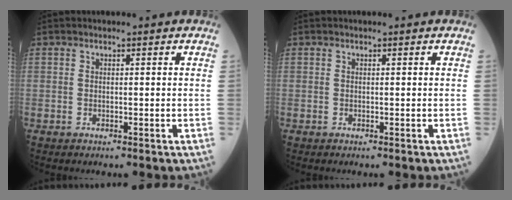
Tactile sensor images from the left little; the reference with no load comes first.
{"total": 0.0}